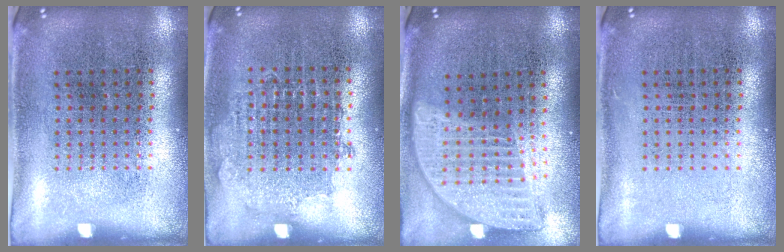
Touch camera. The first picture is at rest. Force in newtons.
{"total": 0.7, "press": 0.7, "slide": 0.2}
{"total": 1.9, "press": 1.6, "slide": 1.2}
{"total": 0.0}